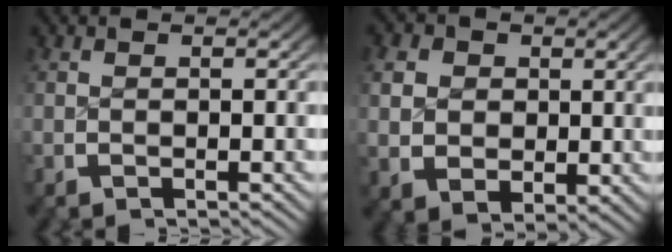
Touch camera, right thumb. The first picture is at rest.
{"total": 5.9, "force": [0.5, 4.9, 3.3], "torque": [-0.072, -0.031, 0.025]}